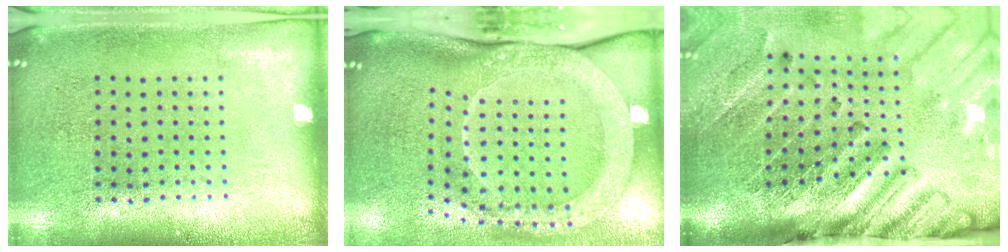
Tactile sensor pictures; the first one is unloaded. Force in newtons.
{"total": 2.7, "press": 2.3, "slide": 1.5}
{"total": 4.5, "press": 3.4, "slide": 3.0}